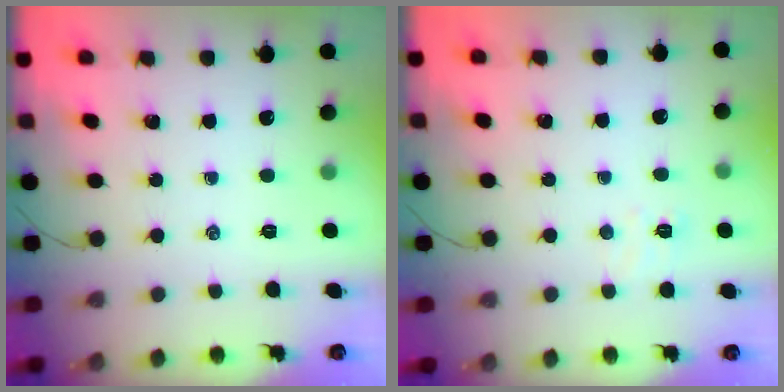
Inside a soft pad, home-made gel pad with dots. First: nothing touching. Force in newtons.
{"total": 4.6, "press": 4.5, "slide": 1.1}